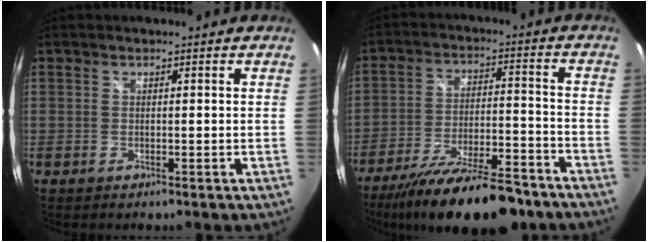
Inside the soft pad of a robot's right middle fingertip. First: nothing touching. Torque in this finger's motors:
{"motor_torque": [1.30, -0.84, 0.48, 0.18]}